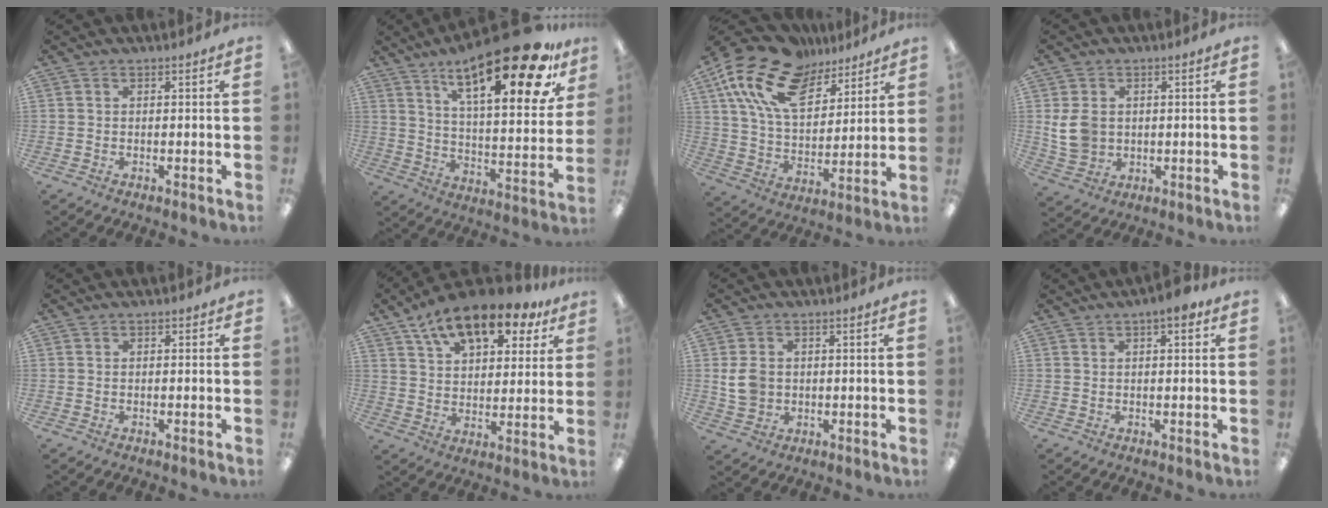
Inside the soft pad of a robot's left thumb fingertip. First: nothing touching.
{"total": 25.5, "force": [15.7, 7.8, 18.5], "torque": [-0.279, -0.095, 0.249]}
{"total": 18.7, "force": [12.0, 9.9, 10.4], "torque": [-0.229, -0.060, 0.218]}
{"total": 7.0, "force": [1.1, 5.8, 3.8], "torque": [-0.074, 0.005, 0.023]}
{"total": 0.6, "force": [0.0, 0.6, 0.2], "torque": [0.004, 0.000, -0.003]}
{"total": 14.3, "force": [10.1, 6.6, 7.8], "torque": [-0.134, -0.045, 0.177]}
{"total": 5.9, "force": [0.4, 5.0, 3.2], "torque": [-0.053, 0.005, 0.008]}
{"total": 4.1, "force": [1.9, 1.4, 3.3], "torque": [-0.044, -0.004, 0.028]}